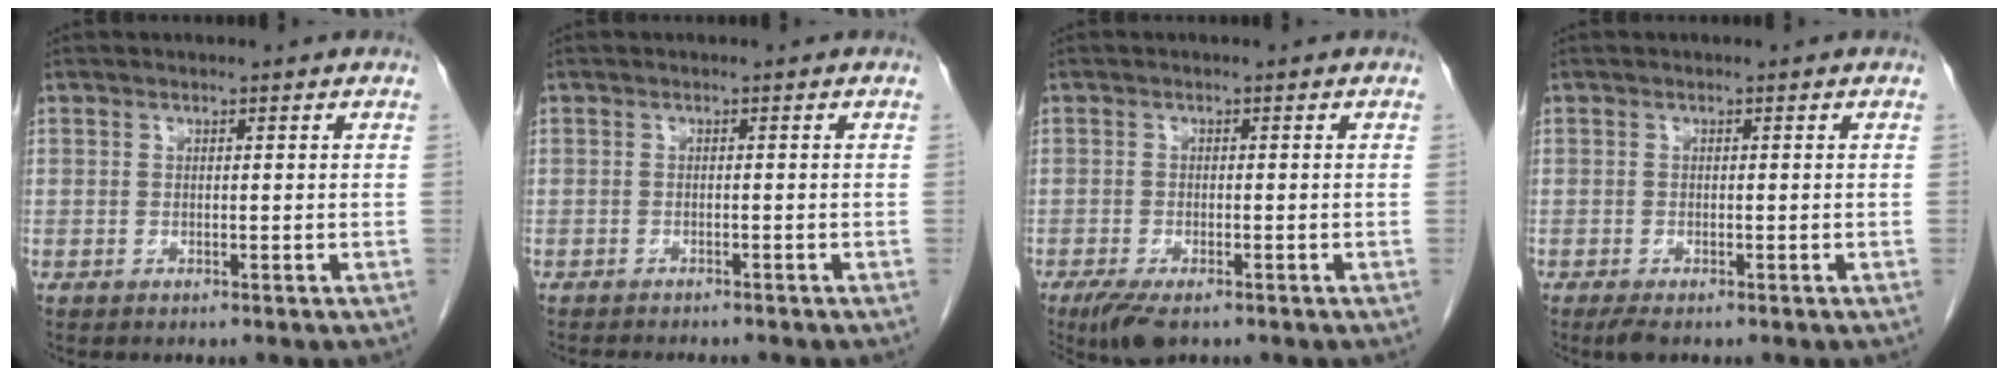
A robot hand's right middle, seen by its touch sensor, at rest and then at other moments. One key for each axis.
{"total": 5.3, "fx": -4.8, "fy": 1.0, "fz": 2.1, "tx": -0.026, "ty": -0.007, "tz": -0.065}
{"total": 5.1, "fx": -3.6, "fy": 1.6, "fz": 3.3, "tx": -0.062, "ty": -0.011, "tz": -0.060}
{"total": 1.9, "fx": -1.4, "fy": 0.5, "fz": 1.2, "tx": -0.027, "ty": -0.006, "tz": -0.023}